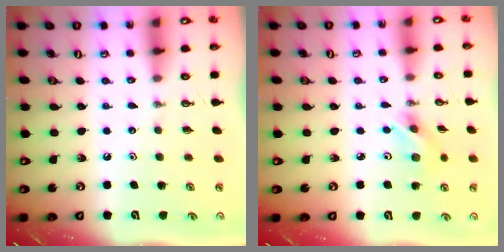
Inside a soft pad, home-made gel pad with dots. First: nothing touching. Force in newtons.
{"total": 4.6, "press": 4.5, "slide": 0.3}